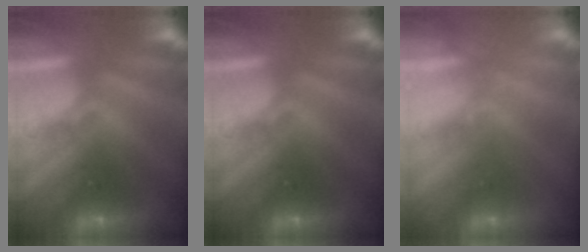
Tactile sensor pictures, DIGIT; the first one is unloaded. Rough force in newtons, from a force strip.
{"total": 0.0}
{"total": 2.1}